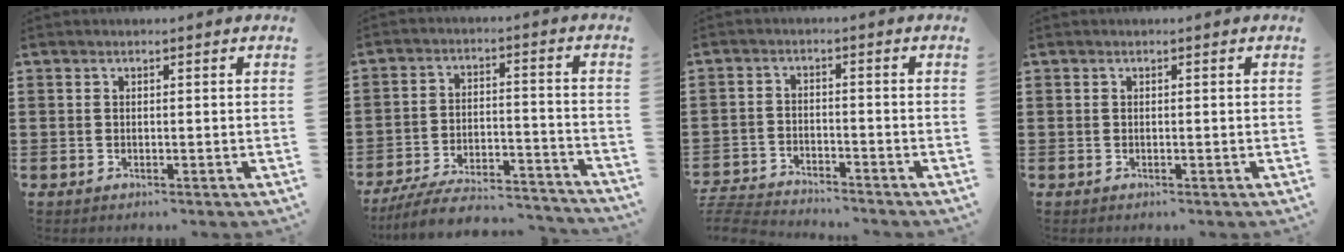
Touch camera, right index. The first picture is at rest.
{"total": 7.9, "force": [-7.3, 1.0, 2.7], "torque": [-0.054, 0.008, -0.143]}
{"total": 4.2, "force": [-4.1, 0.2, 0.0], "torque": [-0.019, -0.006, -0.092]}
{"total": 0.0}